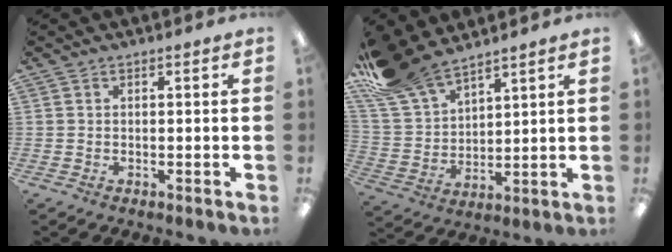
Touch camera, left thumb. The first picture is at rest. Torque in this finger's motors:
{"motor_torque": [0.48, 0.05, 1.15, -1.15, 0.04]}